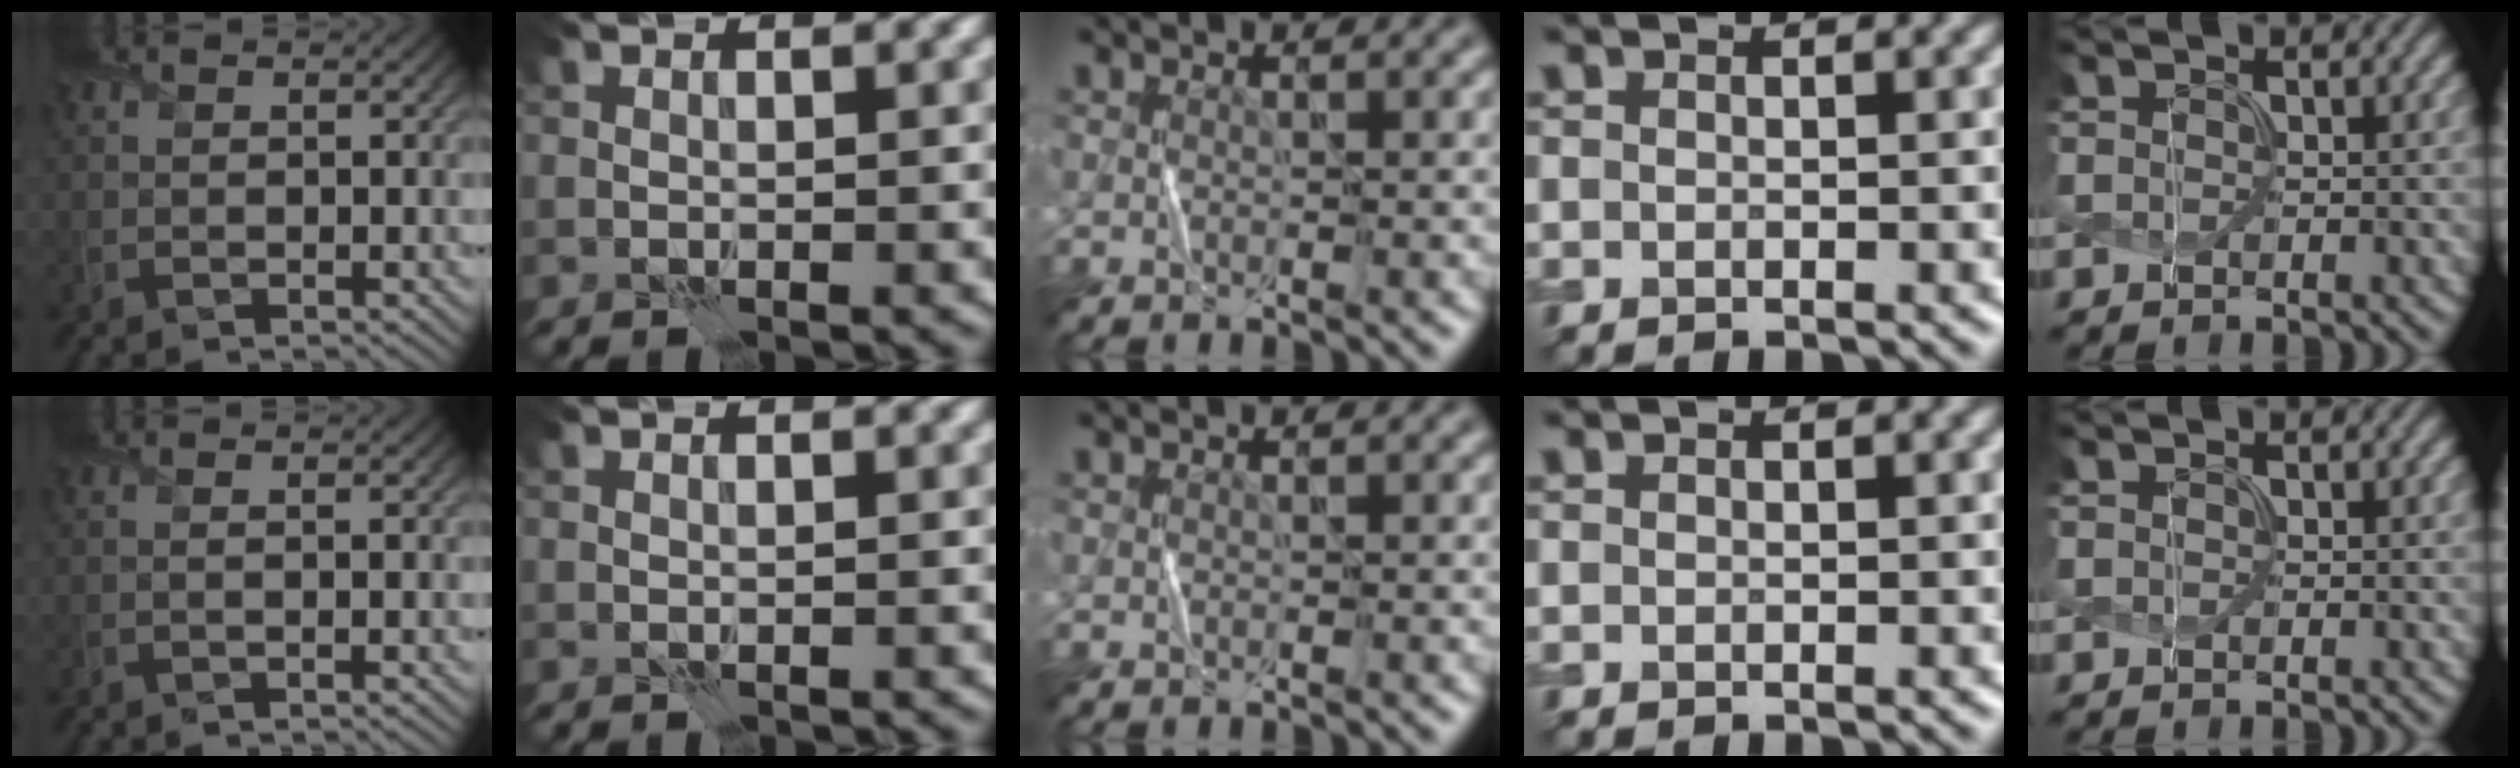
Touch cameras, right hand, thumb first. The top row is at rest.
{"thumb": {"total": 0.9, "force": [0.0, 0.1, 0.9], "torque": [-0.015, 0.005, -0.005]}}